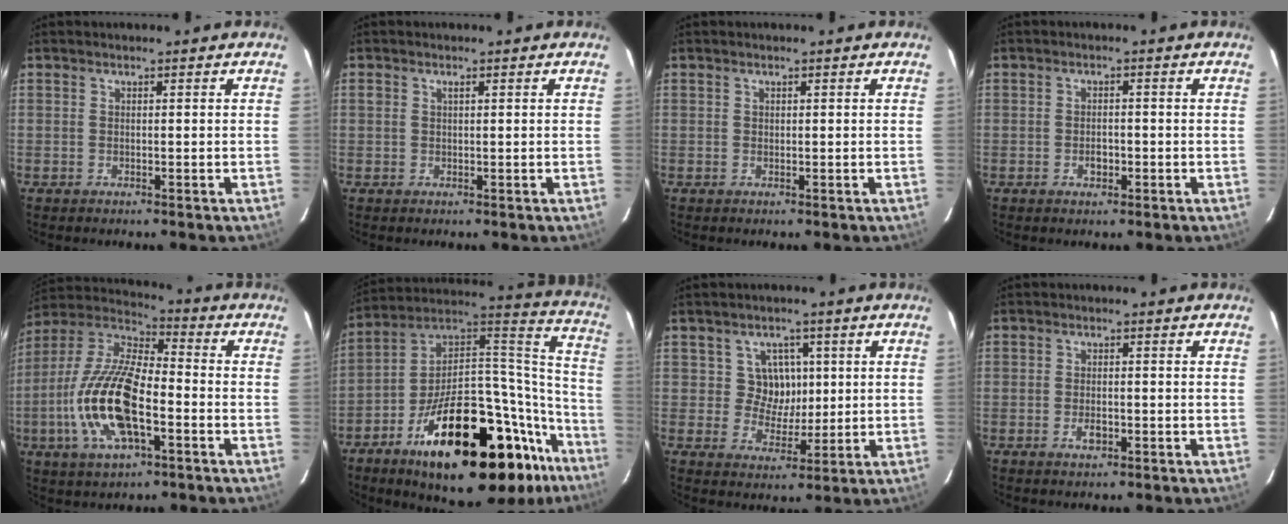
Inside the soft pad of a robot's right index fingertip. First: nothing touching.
{"total": 0.7, "force": [0.3, 0.4, 0.5], "torque": [-0.010, 0.003, 0.004]}
{"total": 0.0}
{"total": 2.3, "force": [-0.9, 1.6, 1.4], "torque": [-0.024, 0.003, -0.015]}
{"total": 18.3, "force": [-5.3, 7.1, 16.0], "torque": [-0.336, -0.008, -0.105]}
{"total": 37.1, "force": [-21.5, 14.2, 26.8], "torque": [-0.360, 0.042, -0.320]}
{"total": 6.0, "force": [1.2, 5.7, 1.4], "torque": [-0.020, 0.009, 0.021]}
{"total": 2.5, "force": [-1.1, 1.4, 1.8], "torque": [-0.032, -0.001, -0.018]}